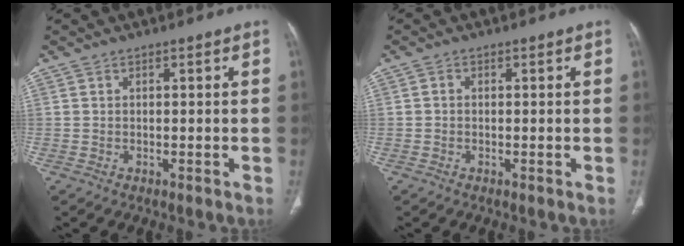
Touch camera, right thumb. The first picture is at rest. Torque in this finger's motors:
{"motor_torque": [-0.01, 0.03, -0.06, -0.06, 0.06]}